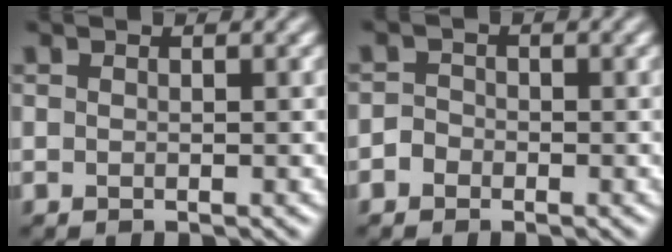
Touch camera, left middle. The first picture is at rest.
{"total": 1.0, "force": [-0.7, 0.7, -0.1], "torque": [0.005, 0.010, -0.019]}